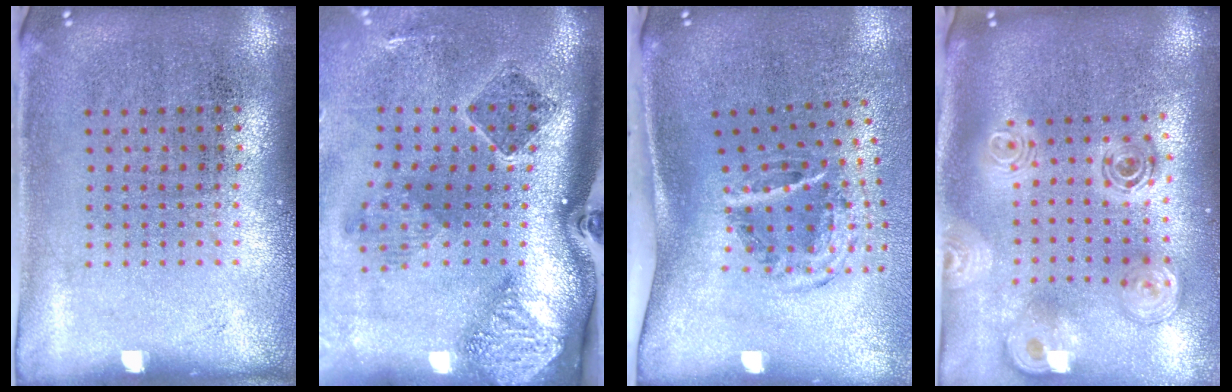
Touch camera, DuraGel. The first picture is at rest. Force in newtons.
{"total": 2.7, "press": 1.8, "slide": 2.1}
{"total": 2.0, "press": 1.2, "slide": 1.6}
{"total": 2.7, "press": 1.9, "slide": 1.9}